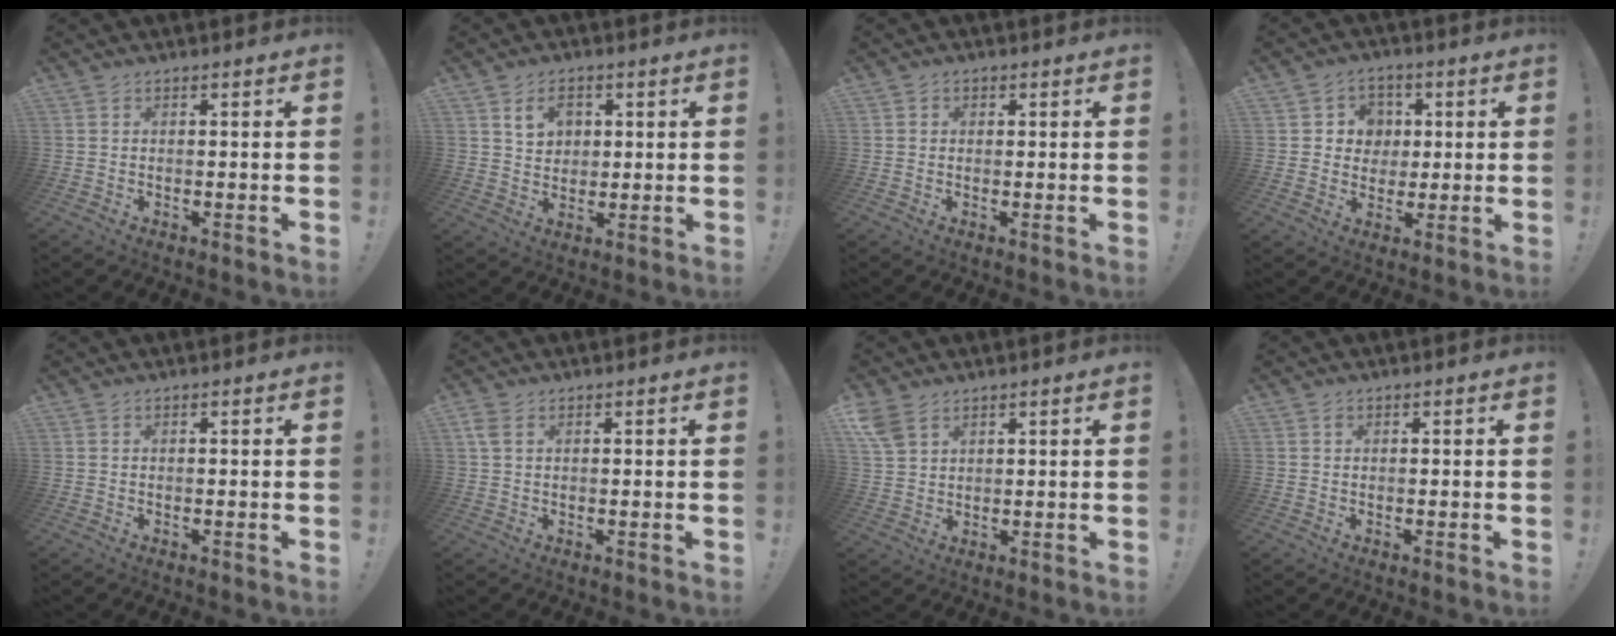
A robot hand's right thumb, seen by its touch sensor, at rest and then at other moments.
{"total": 6.8, "force": [2.7, 5.2, 3.5], "torque": [-0.047, -0.005, 0.047]}
{"total": 1.2, "force": [0.2, 1.1, 0.4], "torque": [-0.002, 0.001, 0.002]}
{"total": 7.3, "force": [1.0, 7.1, 1.4], "torque": [-0.022, -0.004, 0.022]}
{"total": 0.0}
{"total": 3.4, "force": [1.4, 2.0, 2.4], "torque": [-0.057, 0.008, 0.029]}
{"total": 6.4, "force": [3.9, 3.8, 3.4], "torque": [-0.079, -0.011, 0.079]}
{"total": 0.6, "force": [0.2, 0.5, 0.3], "torque": [-0.006, 0.002, 0.004]}